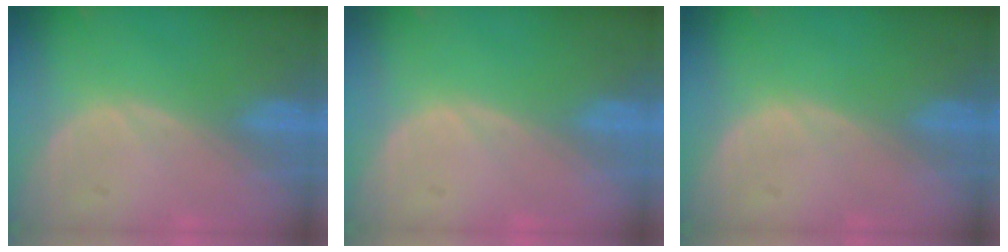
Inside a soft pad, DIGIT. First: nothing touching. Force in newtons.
{"total": 0.0}
{"total": 0.0}